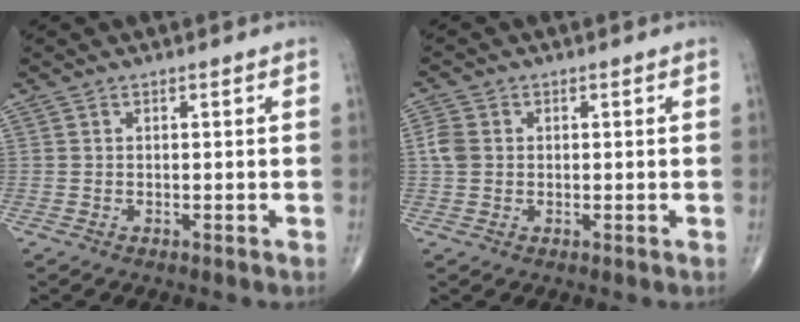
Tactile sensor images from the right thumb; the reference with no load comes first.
{"total": 3.3, "force": [0.2, 2.7, 1.8], "torque": [-0.041, 0.006, 0.001]}